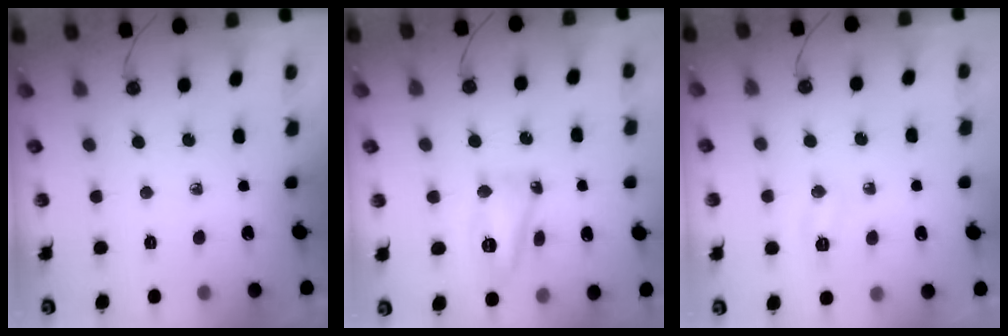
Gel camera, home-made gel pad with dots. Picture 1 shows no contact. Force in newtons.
{"total": 11.4, "press": 10.7, "slide": 4.0}
{"total": 4.9, "press": 4.9, "slide": 0.5}